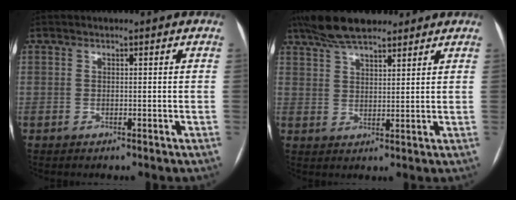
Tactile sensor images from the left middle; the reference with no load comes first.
{"total": 10.1, "force": [8.1, 3.0, 5.3], "torque": [-0.097, 0.033, 0.141]}